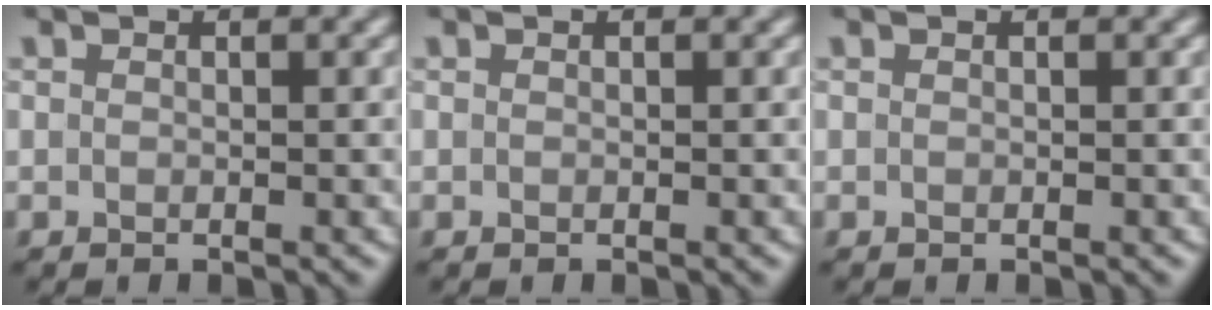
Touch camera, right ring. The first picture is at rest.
{"total": 0.0}
{"total": 0.0}